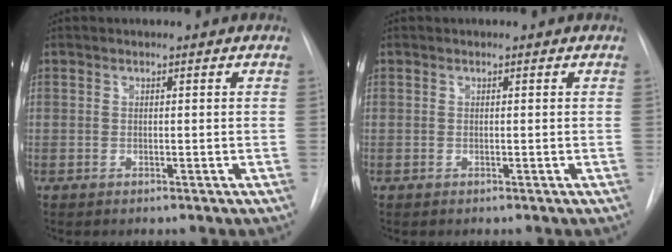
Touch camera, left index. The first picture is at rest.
{"total": 0.0}